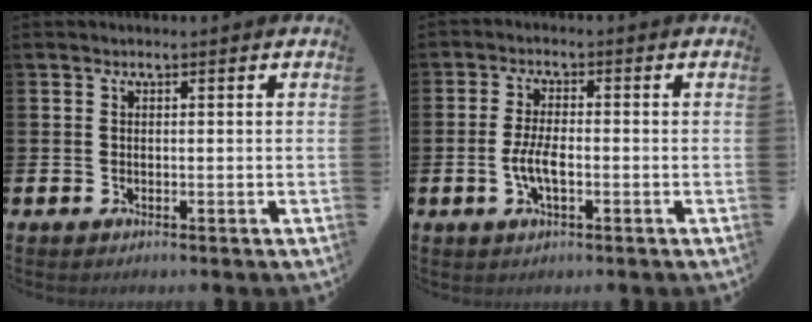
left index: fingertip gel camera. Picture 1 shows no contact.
{"total": 4.0, "force": [-1.0, 1.5, 3.6], "torque": [-0.068, 0.001, -0.019]}